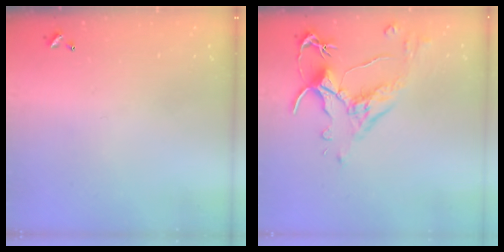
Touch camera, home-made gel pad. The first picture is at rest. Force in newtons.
{"total": 2.5, "press": 2.1, "slide": 1.4}